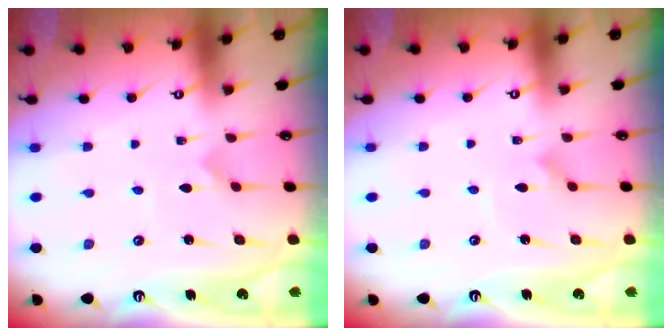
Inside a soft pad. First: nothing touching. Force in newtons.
{"total": 3.1, "press": 3.1, "slide": 0.0}